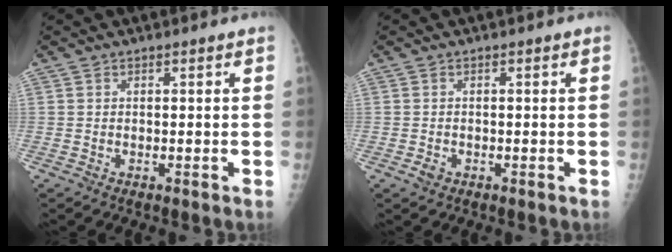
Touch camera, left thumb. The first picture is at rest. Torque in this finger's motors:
{"motor_torque": [-0.11, 0.24, 0.11, 0.02, -0.01]}